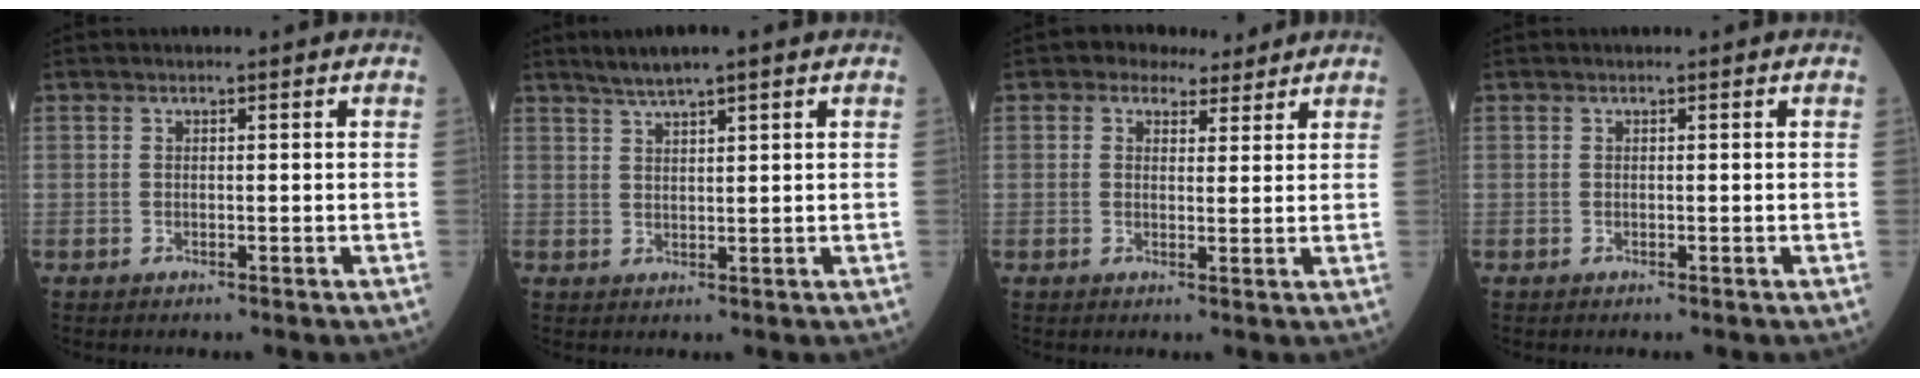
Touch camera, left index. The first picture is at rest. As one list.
[{"total": 4.5, "force": [3.5, 0.1, 2.9], "torque": [-0.059, 0.018, 0.065]}, {"total": 4.1, "force": [3.1, 2.5, 1.0], "torque": [-0.010, 0.016, 0.046]}, {"total": 0.0}]